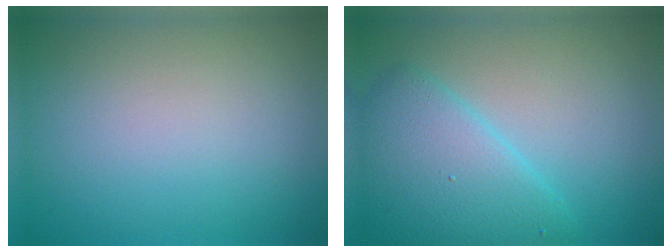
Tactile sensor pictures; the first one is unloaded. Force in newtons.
{"total": 5.4, "press": 5.4, "slide": 0.1}